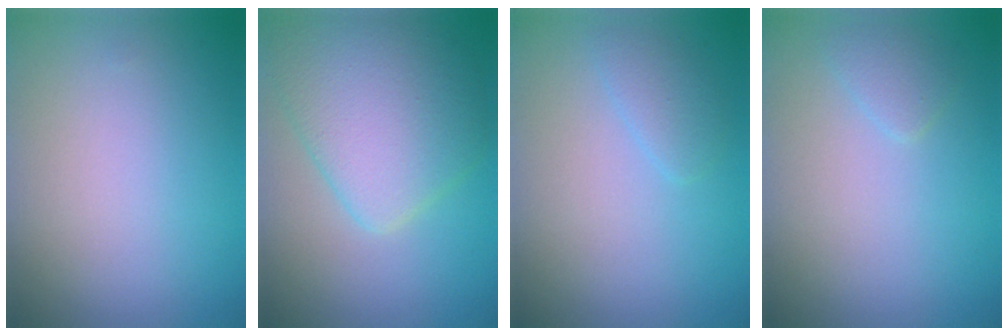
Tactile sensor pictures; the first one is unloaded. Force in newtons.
{"total": 6.5, "press": 6.5, "slide": 0.2}
{"total": 1.4, "press": 1.4, "slide": 0.1}
{"total": 1.2, "press": 1.2, "slide": 0.1}